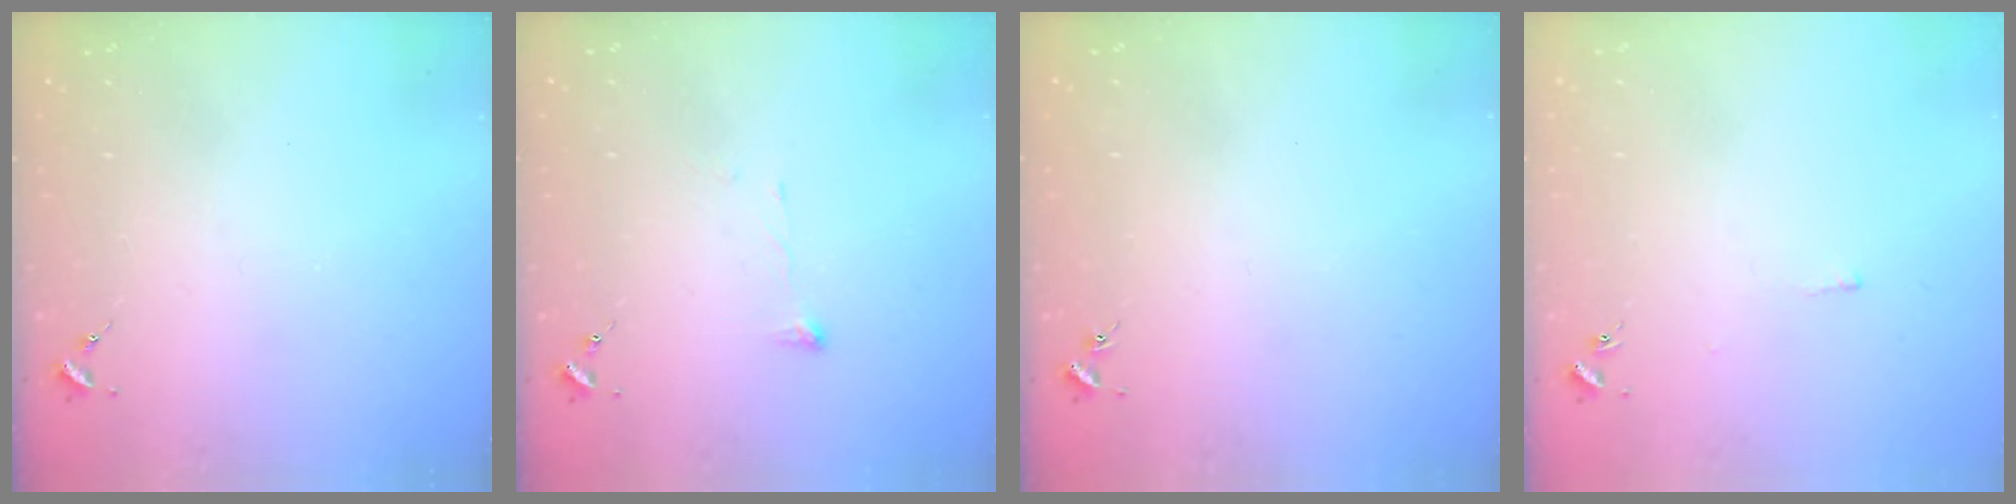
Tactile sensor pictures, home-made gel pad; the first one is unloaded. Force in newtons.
{"total": 4.3, "press": 4.2, "slide": 0.5}
{"total": 0.8, "press": 0.8, "slide": 0.2}
{"total": 2.2, "press": 2.2, "slide": 0.5}